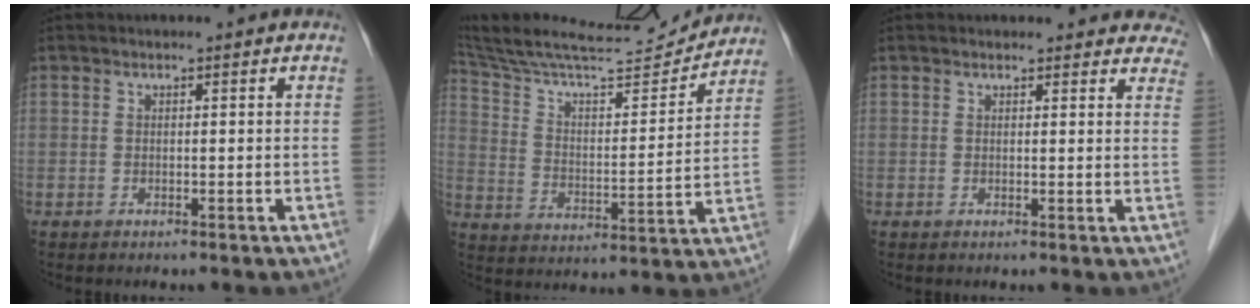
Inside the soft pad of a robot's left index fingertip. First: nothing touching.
{"total": 20.3, "force": [18.9, 1.7, 7.3], "torque": [-0.131, -0.002, 0.294]}
{"total": 10.0, "force": [9.3, 3.2, 1.5], "torque": [0.027, -0.011, 0.072]}